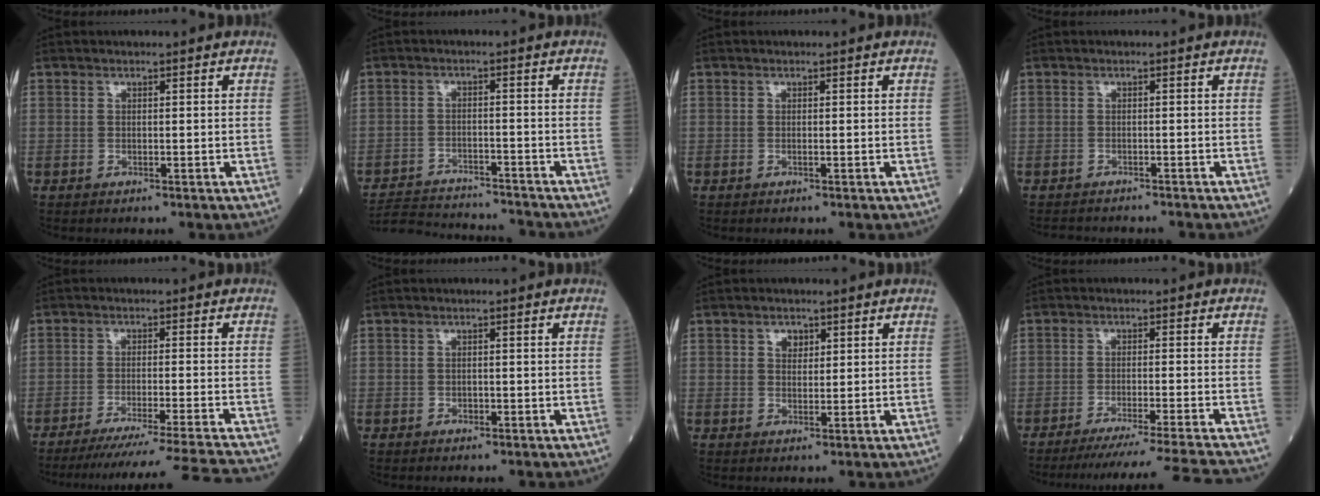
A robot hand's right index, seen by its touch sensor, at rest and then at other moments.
{"total": 12.6, "force": [-12.2, 1.2, 2.7], "torque": [-0.049, 0.008, -0.182]}
{"total": 0.0}
{"total": 5.0, "force": [-4.8, 0.9, 1.1], "torque": [-0.010, -0.007, -0.066]}
{"total": 18.6, "force": [-17.2, -3.1, 6.1], "torque": [-0.068, -0.051, -0.242]}
{"total": 0.8, "force": [-0.3, 0.6, 0.4], "torque": [-0.010, 0.001, -0.001]}
{"total": 2.0, "force": [1.0, 1.4, 1.1], "torque": [-0.017, 0.003, 0.016]}
{"total": 15.6, "force": [-14.5, -2.9, 5.0], "torque": [-0.062, -0.044, -0.208]}